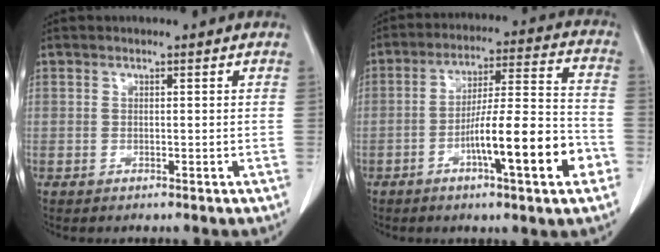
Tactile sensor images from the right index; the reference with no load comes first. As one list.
[{"total": 14.8, "force": [-5.6, 1.1, 13.6], "torque": [-0.215, 0.008, -0.083]}]